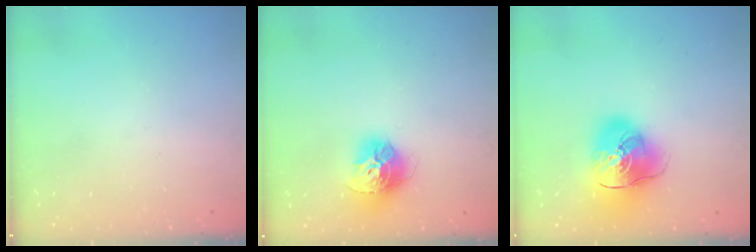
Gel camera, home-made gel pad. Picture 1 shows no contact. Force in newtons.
{"total": 13.6, "press": 13.5, "slide": 1.4}
{"total": 18.6, "press": 18.3, "slide": 3.1}